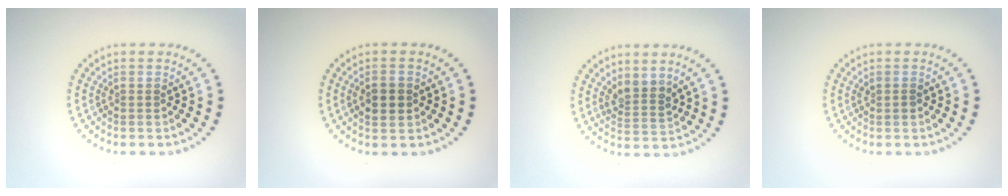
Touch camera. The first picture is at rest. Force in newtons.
{"total": 2.4, "press": 2.4, "slide": 0.1}
{"total": 2.4, "press": 1.9, "slide": 1.4}
{"total": 0.6, "press": 0.6, "slide": 0.2}